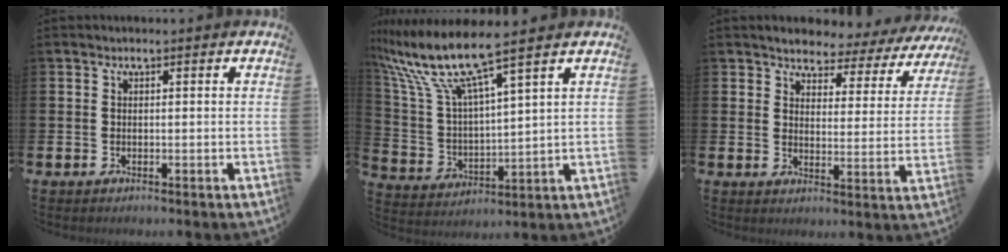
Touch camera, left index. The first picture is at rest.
{"total": 9.7, "force": [8.0, 0.4, 5.4], "torque": [-0.141, -0.047, 0.132]}
{"total": 3.4, "force": [3.3, 0.7, 0.2], "torque": [-0.028, -0.032, 0.050]}